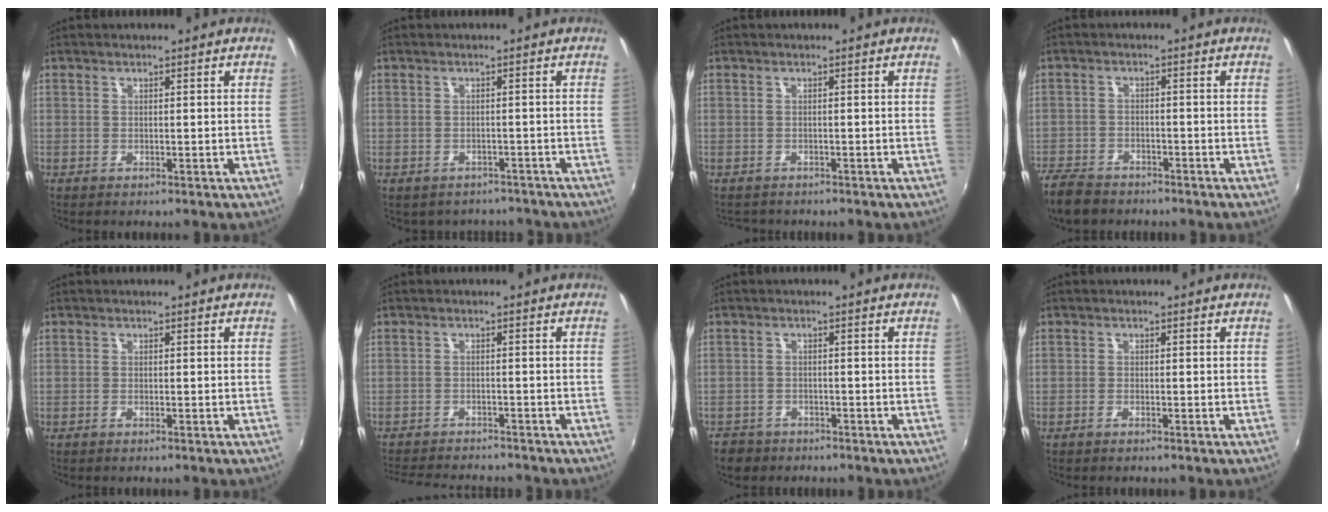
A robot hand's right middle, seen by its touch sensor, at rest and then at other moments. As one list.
[{"total": 4.9, "force": [-4.0, 2.6, 1.1], "torque": [-0.025, -0.013, -0.049]}, {"total": 2.2, "force": [-2.0, 0.9, 0.3], "torque": [-0.011, -0.011, -0.030]}, {"total": 8.1, "force": [-6.6, 3.8, 2.7], "torque": [-0.087, -0.012, -0.121]}, {"total": 0.5, "force": [-0.4, -0.1, 0.3], "torque": [-0.003, -0.001, -0.011]}, {"total": 9.6, "force": [-8.9, 2.0, 3.1], "torque": [-0.082, -0.011, -0.138]}, {"total": 4.4, "force": [-3.3, 2.8, 0.9], "torque": [-0.034, -0.004, -0.057]}, {"total": 0.8, "force": [-0.7, 0.0, 0.4], "torque": [-0.009, -0.001, -0.016]}]